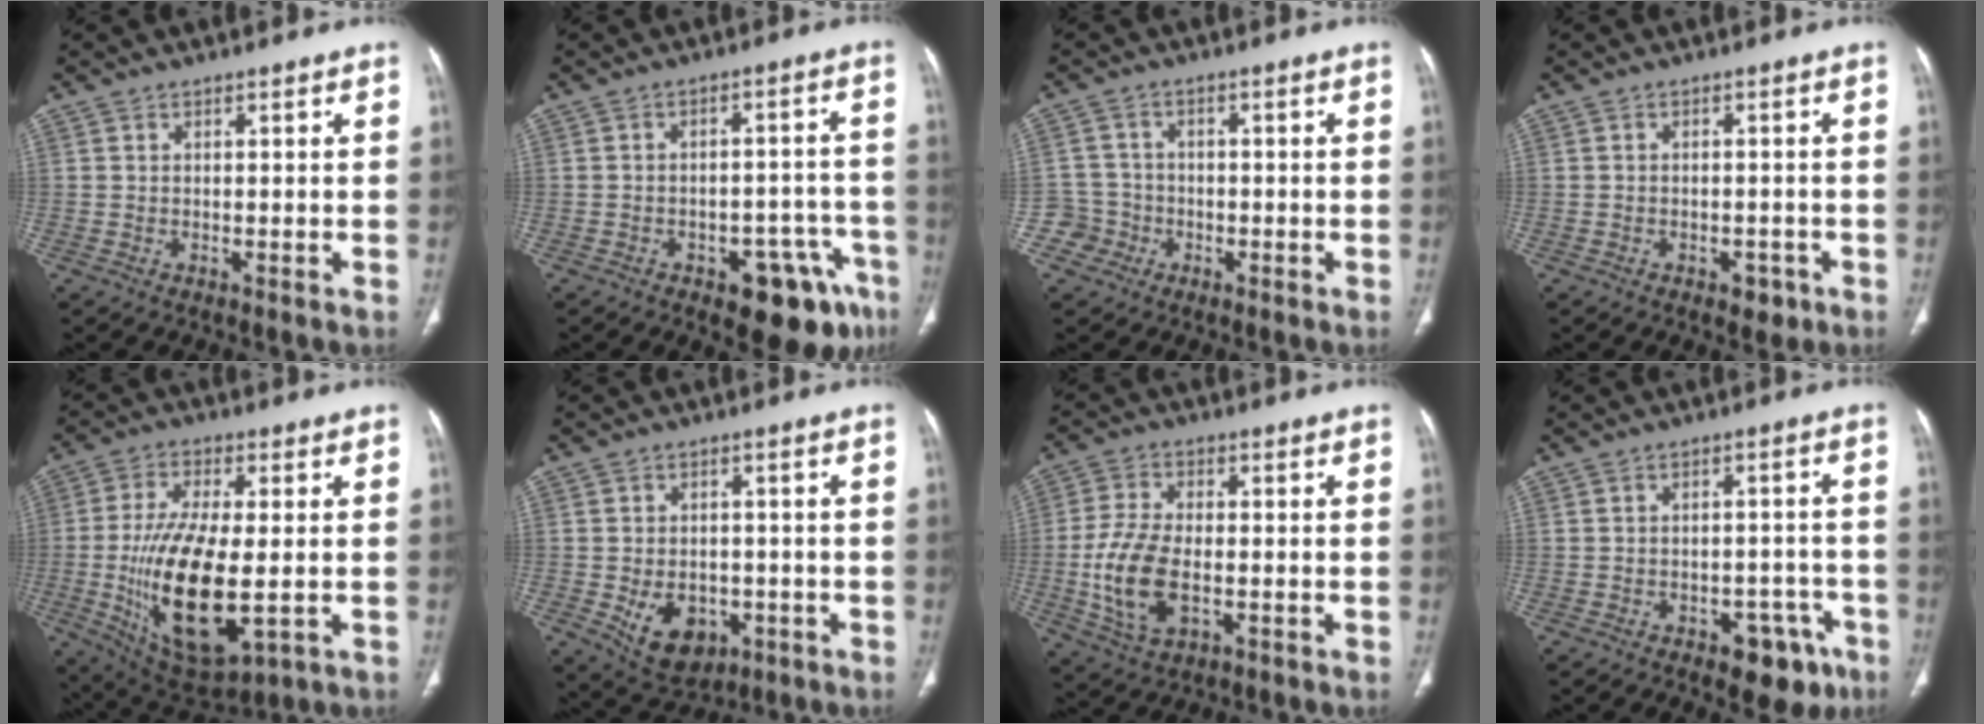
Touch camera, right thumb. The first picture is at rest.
{"total": 12.4, "force": [-7.1, 5.8, 8.4], "torque": [-0.067, 0.045, -0.086]}
{"total": 4.3, "force": [-1.8, 3.8, -0.5], "torque": [0.033, 0.020, -0.037]}
{"total": 2.9, "force": [-1.6, 1.8, 1.7], "torque": [-0.010, 0.007, -0.015]}
{"total": 19.4, "force": [-2.9, 7.9, 17.4], "torque": [-0.328, -0.018, -0.030]}
{"total": 9.4, "force": [-3.1, 6.7, 5.8], "torque": [-0.072, 0.009, -0.029]}
{"total": 11.7, "force": [-2.2, 6.4, 9.5], "torque": [-0.197, 0.003, -0.037]}
{"total": 9.2, "force": [-5.4, 5.0, 5.5], "torque": [-0.035, 0.039, -0.064]}